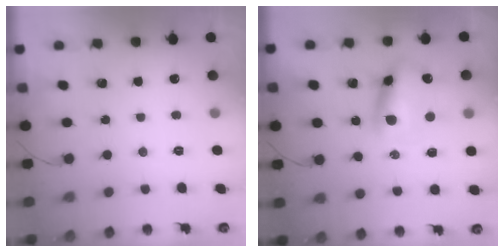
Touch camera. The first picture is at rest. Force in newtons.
{"total": 10.5, "press": 10.2, "slide": 2.7}